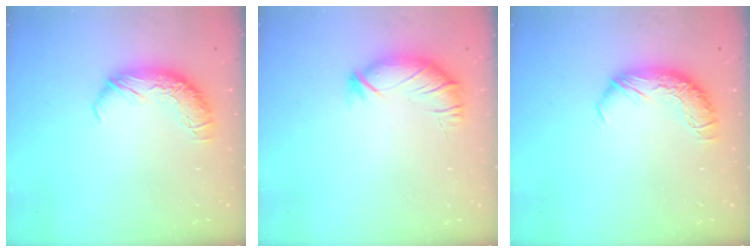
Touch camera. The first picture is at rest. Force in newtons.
{"total": 3.2, "press": 2.5, "slide": 2.0}
{"total": 0.0}